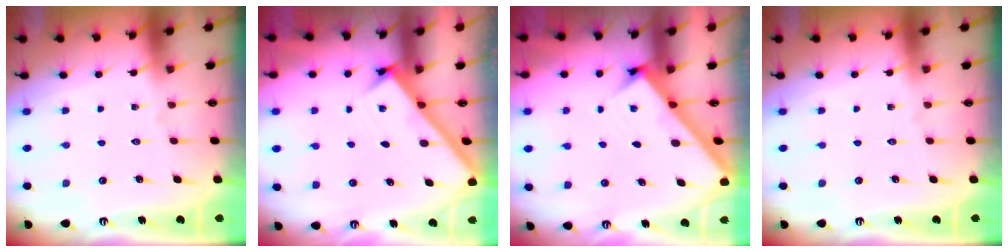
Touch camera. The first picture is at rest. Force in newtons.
{"total": 2.3, "press": 2.3, "slide": 0.3}
{"total": 2.4, "press": 2.4, "slide": 0.2}
{"total": 0.0}